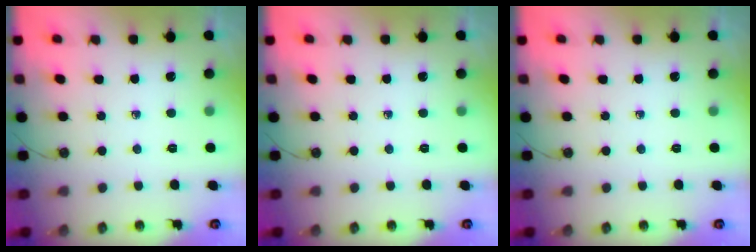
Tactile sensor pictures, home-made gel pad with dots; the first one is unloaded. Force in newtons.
{"total": 0.0}
{"total": 0.0}